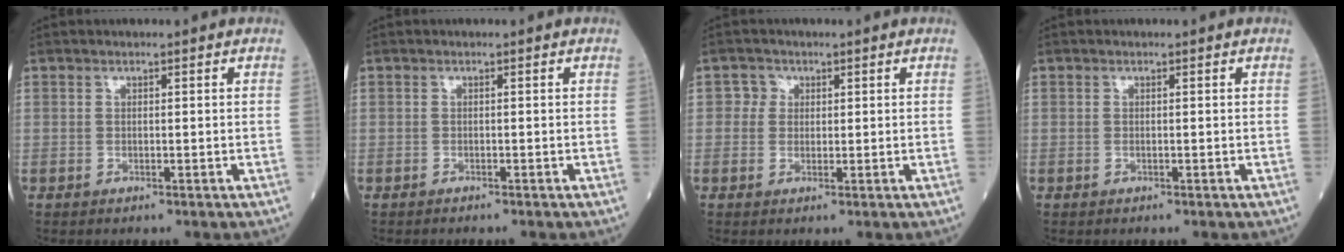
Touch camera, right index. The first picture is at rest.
{"total": 0.0}
{"total": 2.0, "force": [0.5, 1.9, 0.3], "torque": [0.003, 0.001, 0.002]}
{"total": 0.0}